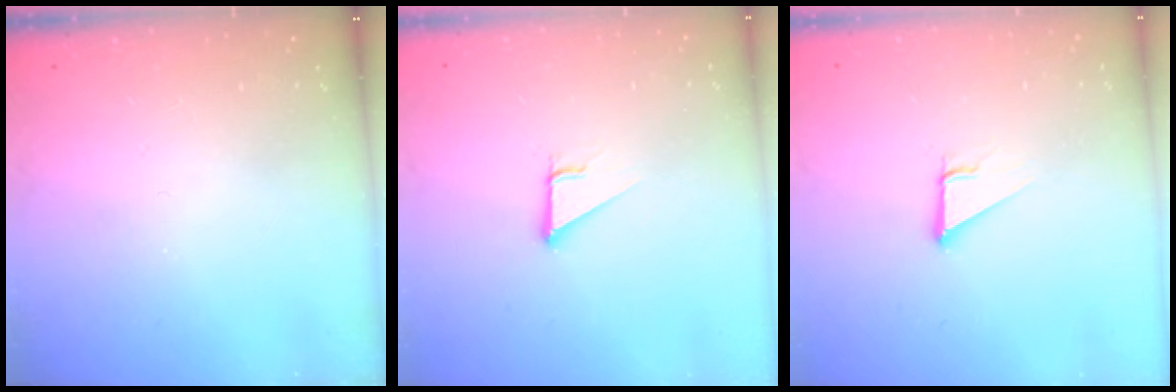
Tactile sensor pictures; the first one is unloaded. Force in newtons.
{"total": 2.9, "press": 2.9, "slide": 0.1}
{"total": 3.7, "press": 3.7, "slide": 0.2}